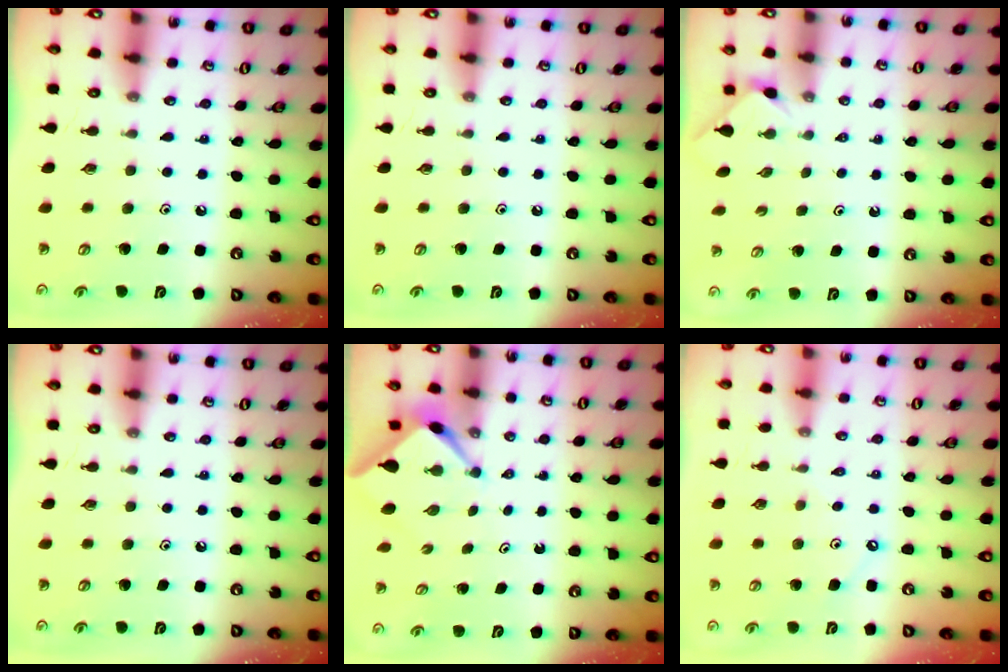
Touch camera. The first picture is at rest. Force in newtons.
{"total": 0.0}
{"total": 1.3, "press": 1.2, "slide": 0.4}
{"total": 0.0}
{"total": 2.4, "press": 2.4, "slide": 0.3}
{"total": 3.6, "press": 3.6, "slide": 0.6}